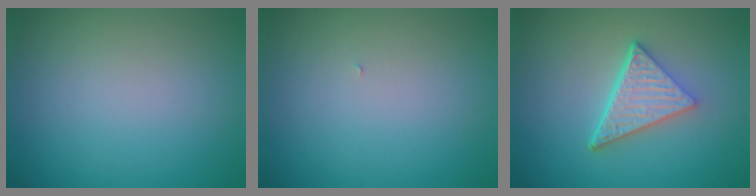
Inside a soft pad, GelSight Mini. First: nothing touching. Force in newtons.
{"total": 0.0}
{"total": 5.2, "press": 3.7, "slide": 3.7}